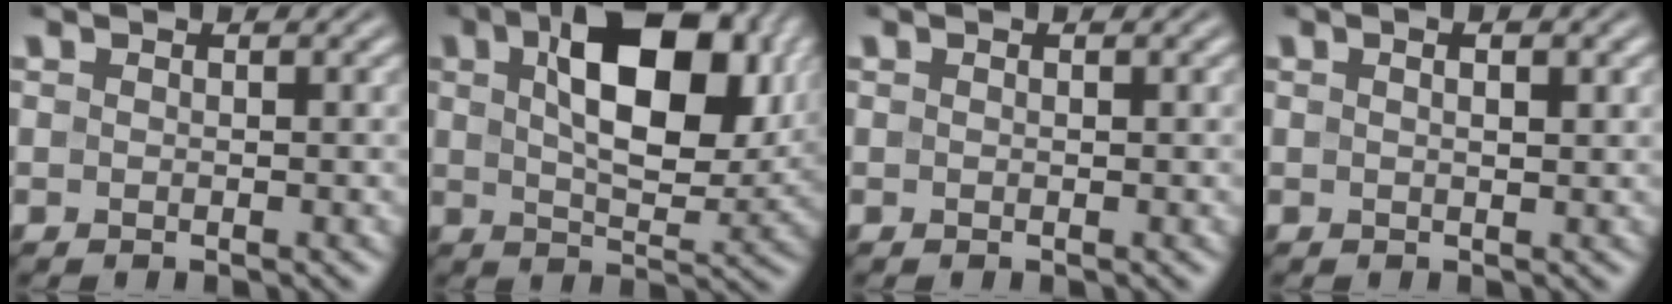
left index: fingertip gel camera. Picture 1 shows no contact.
{"total": 11.0, "force": [3.6, 5.6, 8.8], "torque": [-0.138, 0.001, 0.062]}
{"total": 0.0}
{"total": 2.3, "force": [1.1, 0.7, 1.9], "torque": [-0.013, -0.003, 0.006]}